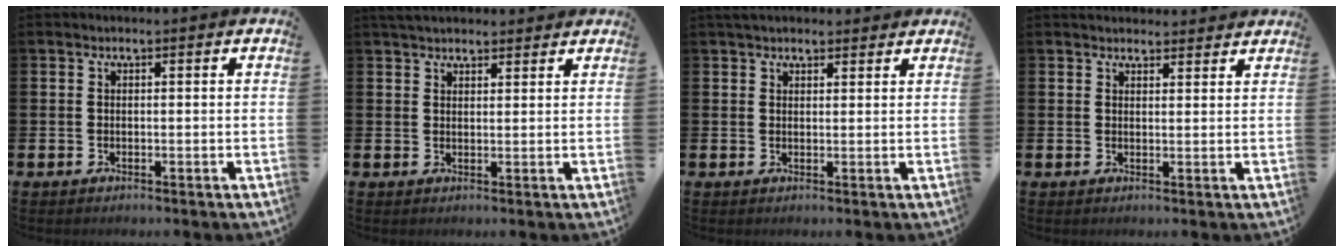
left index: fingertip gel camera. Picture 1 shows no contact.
{"total": 3.3, "force": [3.1, 0.9, 0.6], "torque": [-0.014, -0.008, 0.057]}
{"total": 2.6, "force": [2.4, 0.8, 0.6], "torque": [-0.004, -0.006, 0.042]}
{"total": 2.5, "force": [2.4, 0.7, -0.1], "torque": [0.008, -0.013, 0.043]}